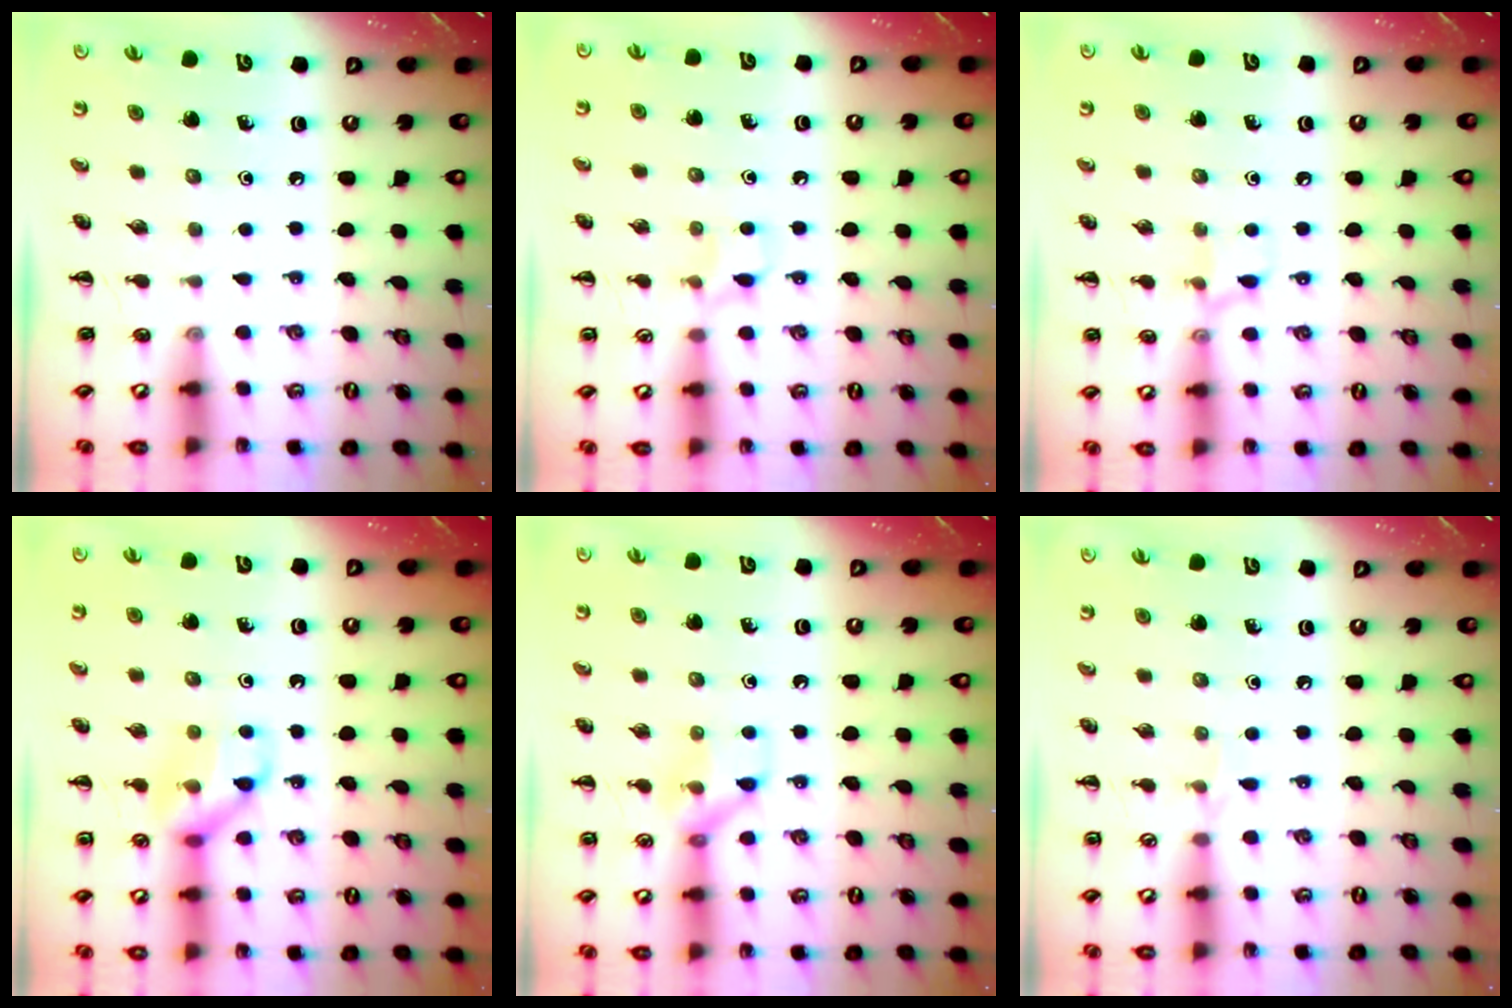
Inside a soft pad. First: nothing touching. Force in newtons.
{"total": 6.2, "press": 5.9, "slide": 1.9}
{"total": 6.6, "press": 6.4, "slide": 1.8}
{"total": 10.9, "press": 10.8, "slide": 1.2}
{"total": 7.2, "press": 7.2, "slide": 0.6}
{"total": 4.0, "press": 3.7, "slide": 1.3}